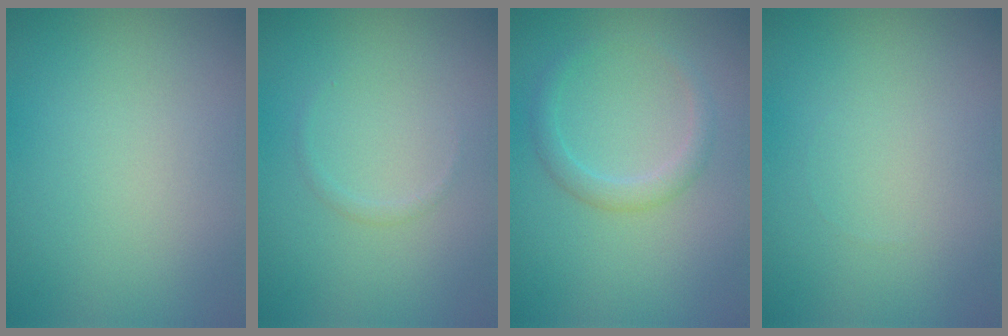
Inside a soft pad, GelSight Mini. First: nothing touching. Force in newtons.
{"total": 0.5, "press": 0.5, "slide": 0.0}
{"total": 1.8, "press": 1.7, "slide": 0.1}
{"total": 0.0}